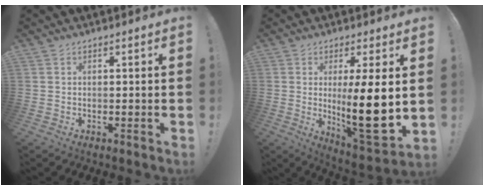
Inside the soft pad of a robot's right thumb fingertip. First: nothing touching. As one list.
[{"total": 16.1, "force": [1.0, 3.1, 15.7], "torque": [-0.246, -0.026, 0.016]}]